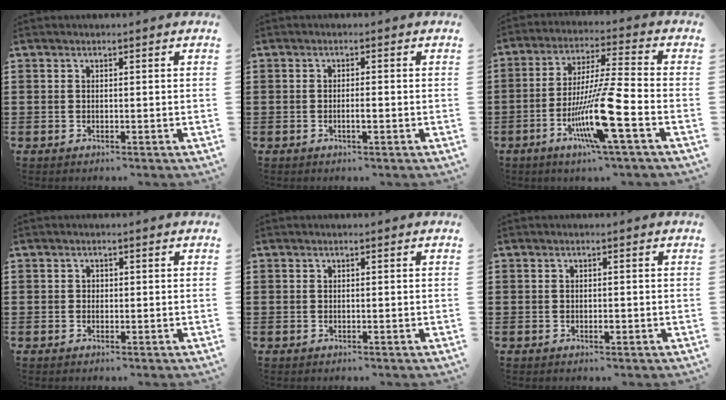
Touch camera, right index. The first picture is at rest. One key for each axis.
{"total": 1.5, "fx": -0.6, "fy": 0.1, "fz": 1.4, "tx": -0.026, "ty": -0.002, "tz": -0.010}
{"total": 12.7, "fx": -5.2, "fy": 0.6, "fz": 11.5, "tx": -0.236, "ty": -0.012, "tz": -0.102}
{"total": 0.5, "fx": 0.0, "fy": 0.5, "fz": 0.2, "tx": -0.006, "ty": 0.002, "tz": 0.000}
{"total": 0.0}
{"total": 0.9, "fx": -0.3, "fy": 0.2, "fz": 0.8, "tx": -0.015, "ty": -0.004, "tz": -0.004}